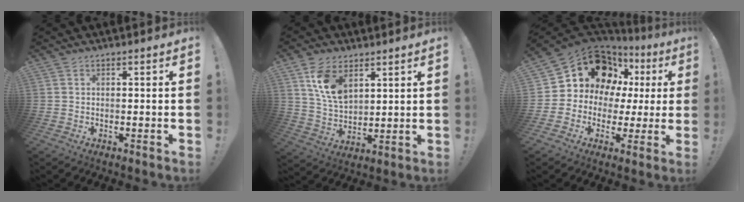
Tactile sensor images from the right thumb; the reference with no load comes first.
{"total": 11.3, "force": [6.0, 6.5, 7.0], "torque": [-0.123, -0.025, 0.114]}
{"total": 15.3, "force": [8.1, 10.4, 7.7], "torque": [-0.120, -0.054, 0.162]}